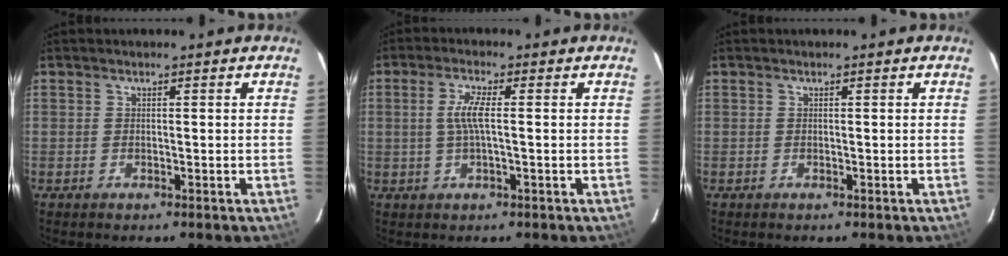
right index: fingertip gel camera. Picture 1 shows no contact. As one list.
[{"total": 4.4, "force": [0.1, 0.5, 4.4], "torque": [-0.087, 0.002, 0.004]}, {"total": 0.0}]